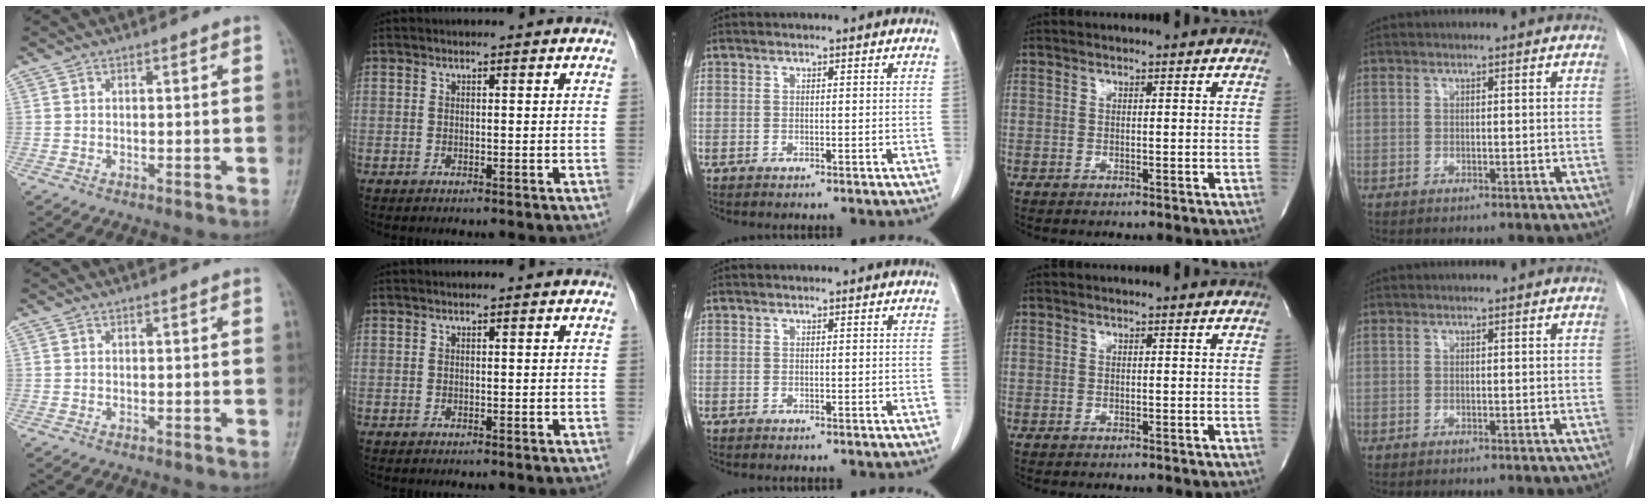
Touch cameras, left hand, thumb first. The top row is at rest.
{}